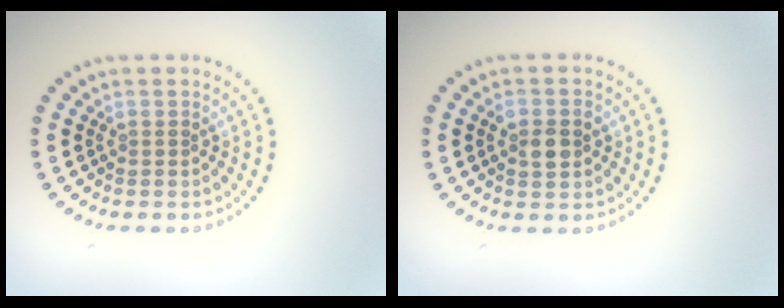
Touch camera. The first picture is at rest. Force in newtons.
{"total": 2.5, "press": 2.5, "slide": 0.2}